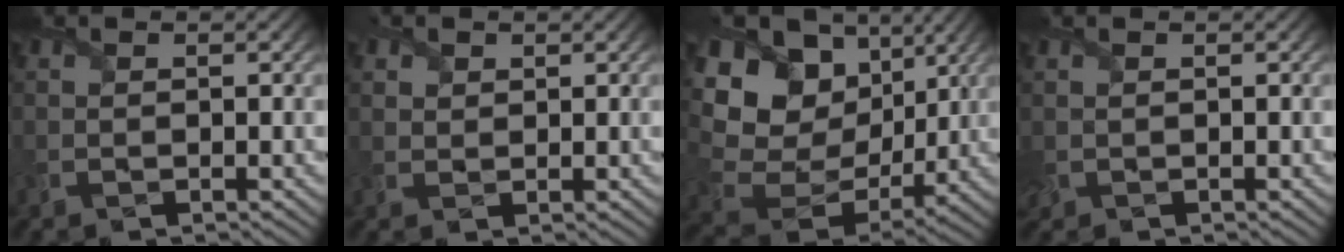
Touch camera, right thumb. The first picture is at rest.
{"total": 1.4, "force": [1.0, 0.9, 0.3], "torque": [-0.015, -0.001, 0.015]}
{"total": 15.7, "force": [5.4, 11.9, 8.7], "torque": [-0.209, 0.018, 0.105]}
{"total": 0.8, "force": [0.3, 0.7, 0.2], "torque": [-0.014, 0.001, 0.003]}